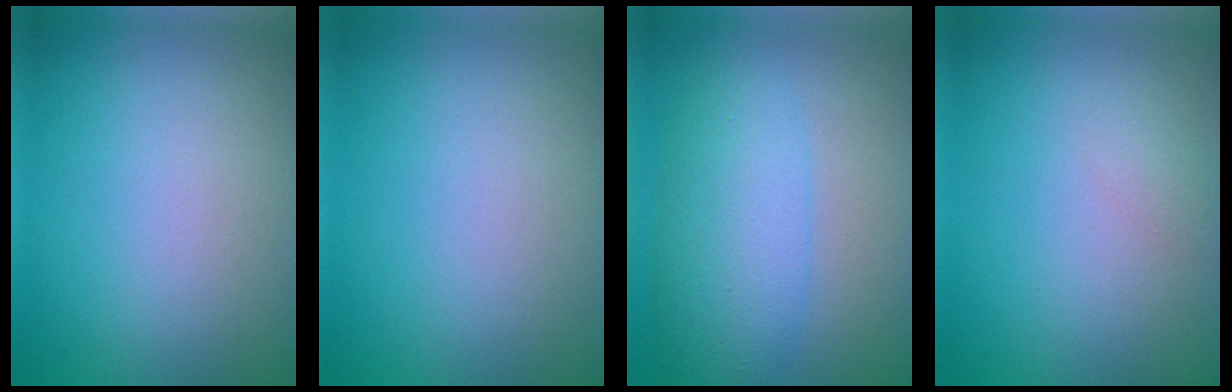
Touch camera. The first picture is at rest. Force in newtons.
{"total": 0.0}
{"total": 6.0, "press": 6.0, "slide": 0.1}
{"total": 1.0, "press": 1.0, "slide": 0.1}